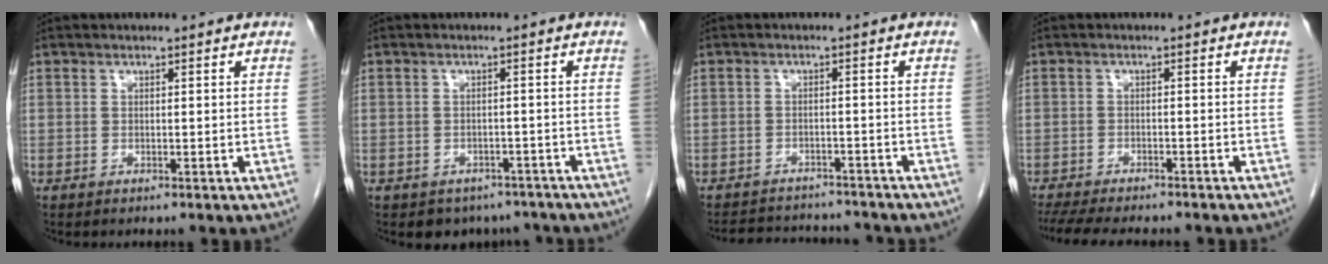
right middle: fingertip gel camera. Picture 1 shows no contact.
{"total": 5.5, "force": [-4.6, 3.1, 0.3], "torque": [0.009, 0.007, -0.053]}
{"total": 10.6, "force": [-10.0, 2.6, 2.4], "torque": [-0.044, 0.010, -0.127]}
{"total": 13.3, "force": [-11.5, 2.9, 6.1], "torque": [-0.110, -0.017, -0.155]}